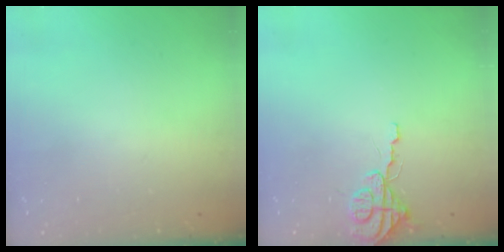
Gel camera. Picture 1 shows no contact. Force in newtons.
{"total": 4.1, "press": 4.1, "slide": 0.3}